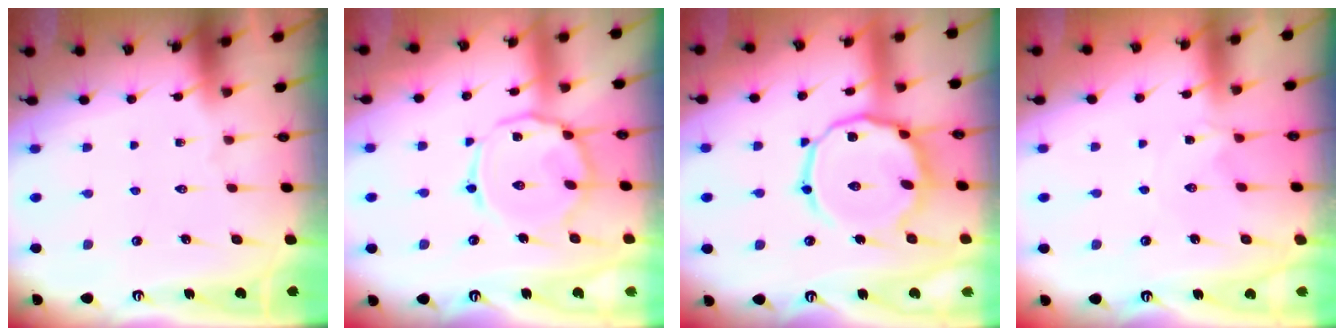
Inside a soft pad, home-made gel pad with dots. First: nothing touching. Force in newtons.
{"total": 12.2, "press": 12.1, "slide": 1.2}
{"total": 16.3, "press": 16.3, "slide": 1.0}
{"total": 0.0}